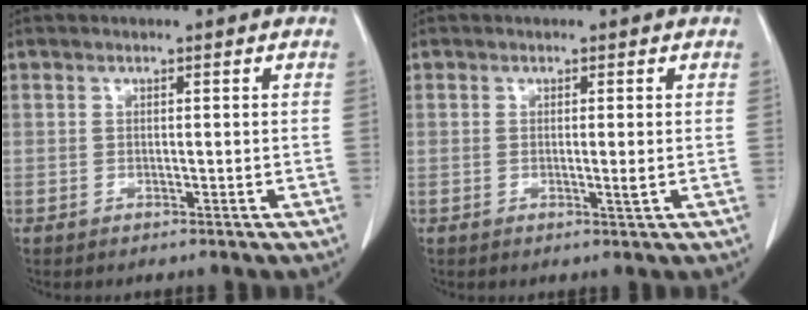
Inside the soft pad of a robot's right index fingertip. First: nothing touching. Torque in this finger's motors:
{"motor_torque": [-0.01, 0.01, -0.02, -0.01]}